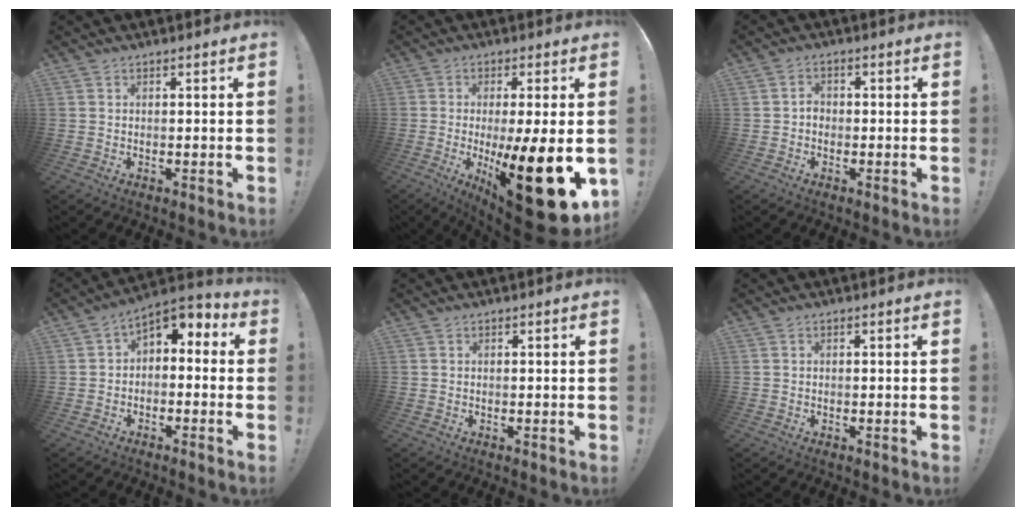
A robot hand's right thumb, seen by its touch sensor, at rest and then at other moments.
{"total": 21.8, "force": [-4.3, 4.6, 20.9], "torque": [-0.303, -0.006, -0.057]}
{"total": 2.3, "force": [-1.1, 1.6, 1.3], "torque": [-0.025, 0.011, -0.020]}
{"total": 5.3, "force": [0.5, 3.7, 3.7], "torque": [-0.044, -0.004, 0.013]}
{"total": 0.0}
{"total": 0.0}